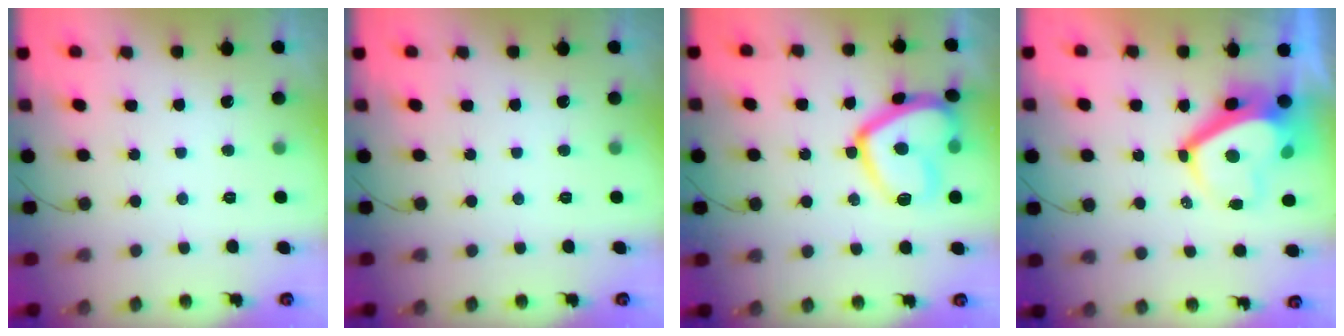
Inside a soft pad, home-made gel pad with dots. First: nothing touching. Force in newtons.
{"total": 0.0}
{"total": 15.6, "press": 15.5, "slide": 1.1}
{"total": 9.5, "press": 9.5, "slide": 0.8}